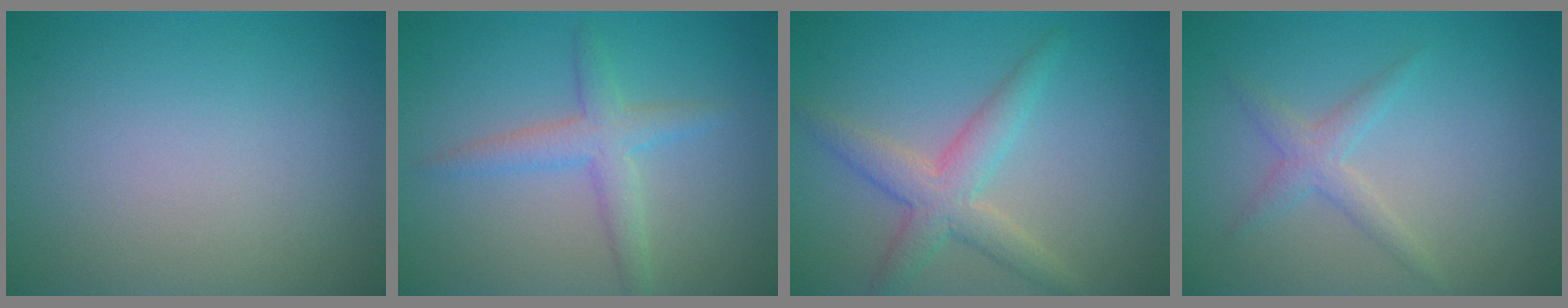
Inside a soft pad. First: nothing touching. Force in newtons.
{"total": 2.9, "press": 2.9, "slide": 0.1}
{"total": 3.8, "press": 3.8, "slide": 0.1}
{"total": 1.9, "press": 1.9, "slide": 0.1}